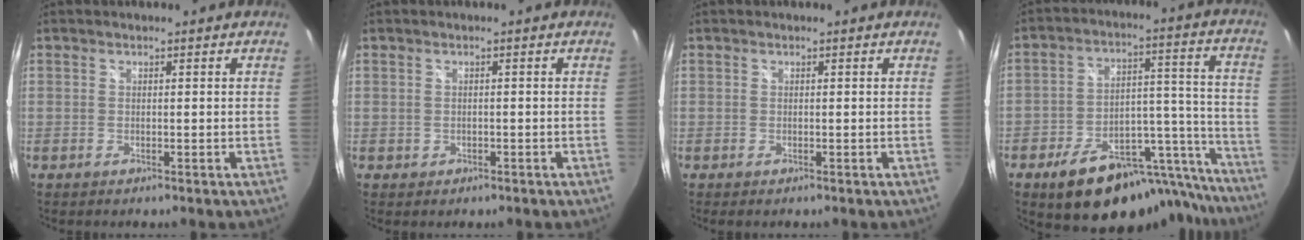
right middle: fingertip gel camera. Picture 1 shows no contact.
{"total": 1.0, "force": [-0.3, 0.9, 0.3], "torque": [-0.005, -0.003, -0.003]}
{"total": 0.0}
{"total": 25.2, "force": [-20.3, 9.9, 11.2], "torque": [-0.145, 0.055, -0.262]}